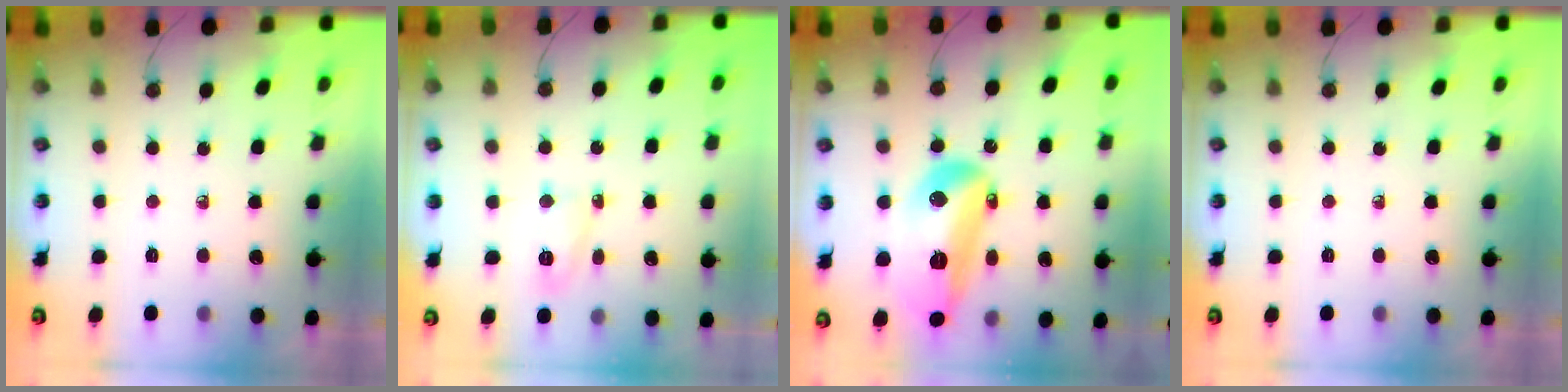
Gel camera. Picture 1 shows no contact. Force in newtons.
{"total": 7.1, "press": 7.0, "slide": 0.5}
{"total": 20.4, "press": 20.3, "slide": 2.1}
{"total": 0.0}